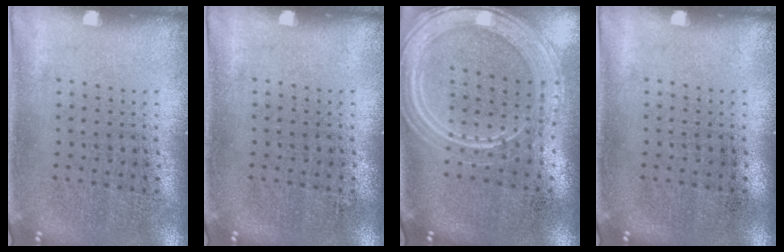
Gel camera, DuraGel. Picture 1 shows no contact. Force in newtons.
{"total": 0.0}
{"total": 1.8, "press": 1.7, "slide": 0.5}
{"total": 0.0}